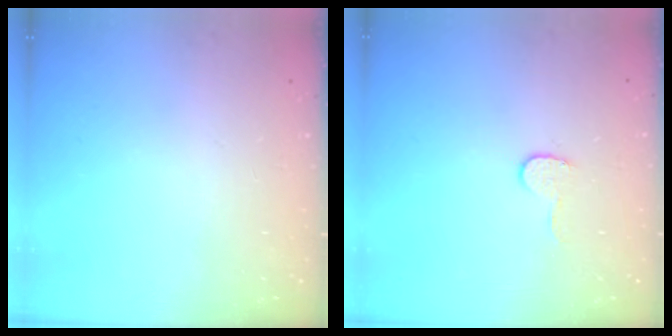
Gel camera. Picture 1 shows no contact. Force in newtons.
{"total": 5.6, "press": 5.6, "slide": 0.5}